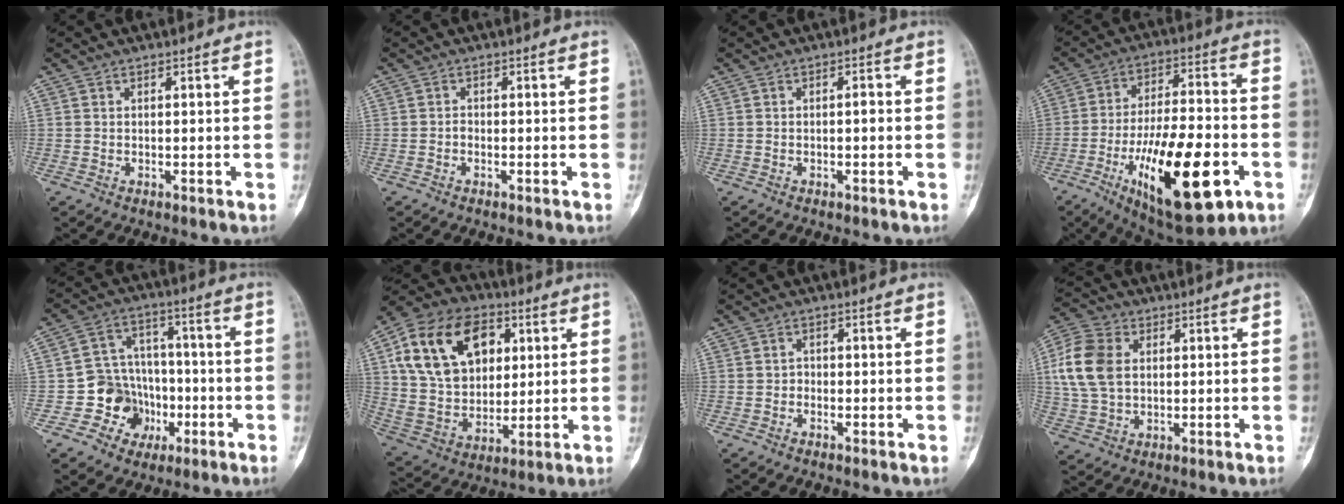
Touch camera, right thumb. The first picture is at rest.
{"total": 0.7, "force": [-0.3, 0.5, 0.4], "torque": [0.003, 0.004, -0.010]}
{"total": 1.3, "force": [-0.3, 0.5, 1.2], "torque": [-0.014, 0.004, -0.007]}
{"total": 24.1, "force": [-8.8, 8.9, 20.6], "torque": [-0.335, 0.024, -0.129]}
{"total": 11.2, "force": [-3.5, 10.1, 3.3], "torque": [0.007, 0.050, -0.056]}
{"total": 23.0, "force": [7.5, 15.8, 15.0], "torque": [-0.252, 0.000, 0.135]}
{"total": 1.1, "force": [-0.6, 0.9, 0.3], "torque": [0.011, 0.006, -0.014]}
{"total": 11.7, "force": [2.0, 8.2, 8.1], "torque": [-0.164, 0.007, 0.037]}